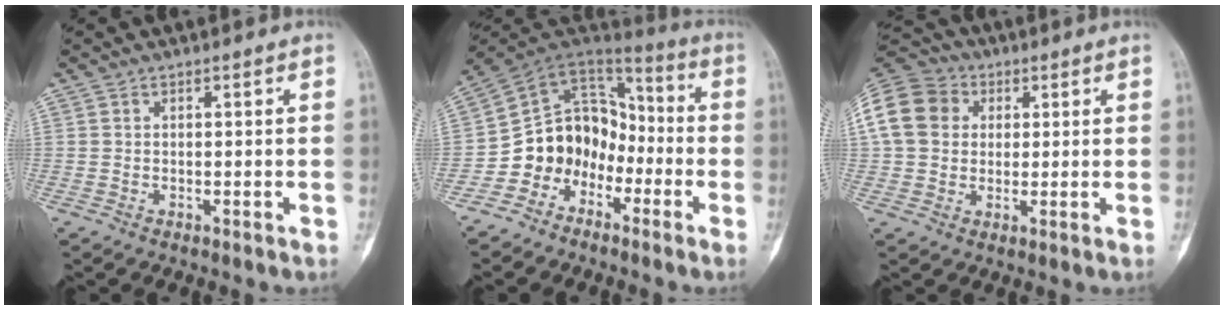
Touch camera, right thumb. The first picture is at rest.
{"total": 13.0, "force": [-6.0, 10.3, 5.2], "torque": [-0.049, 0.099, -0.120]}
{"total": 14.2, "force": [3.1, 11.7, 7.3], "torque": [-0.146, 0.027, 0.047]}